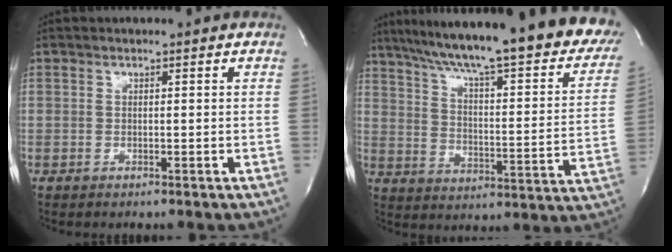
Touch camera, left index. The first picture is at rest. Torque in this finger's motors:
{"motor_torque": [0.55, -0.66, 0.84, 0.19]}